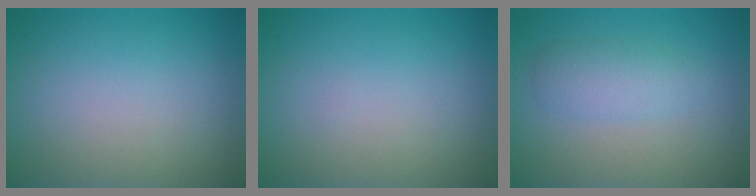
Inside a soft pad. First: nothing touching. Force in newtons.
{"total": 0.0}
{"total": 2.4, "press": 2.4, "slide": 0.1}